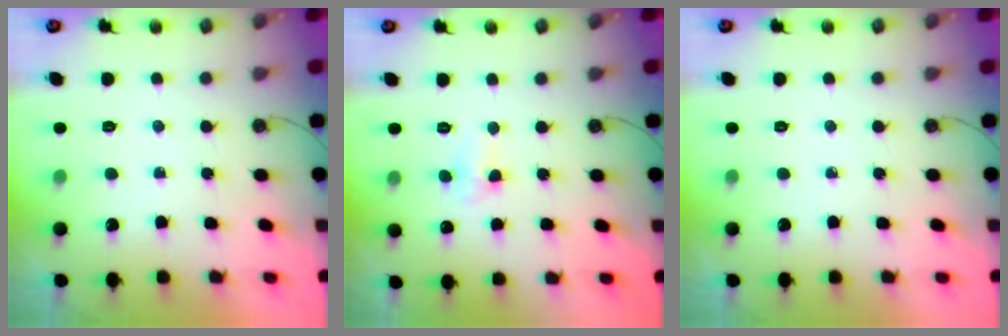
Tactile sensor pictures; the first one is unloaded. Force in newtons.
{"total": 4.6, "press": 3.0, "slide": 3.4}
{"total": 0.0}